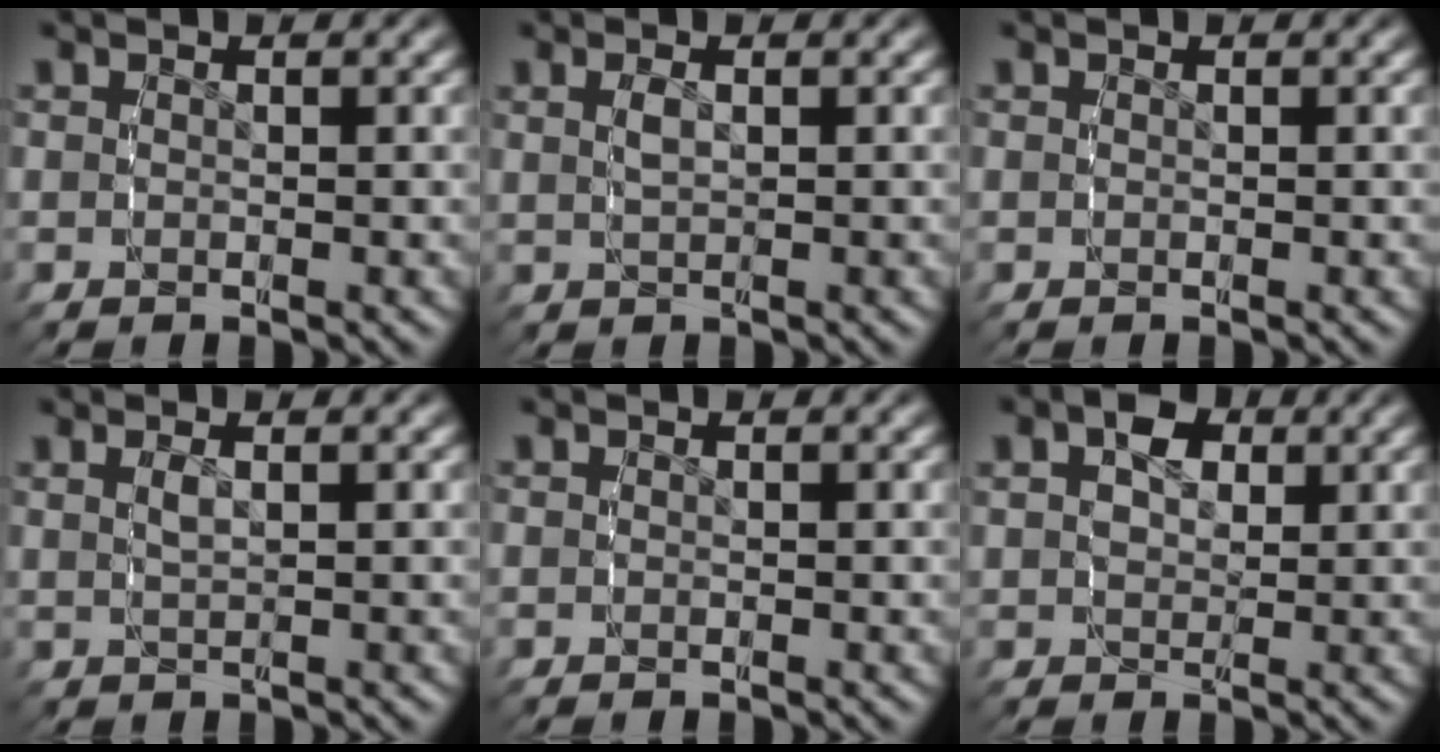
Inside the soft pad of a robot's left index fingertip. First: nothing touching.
{"total": 1.0, "force": [0.6, -0.2, 0.8], "torque": [-0.015, 0.003, 0.011]}
{"total": 0.0}
{"total": 1.2, "force": [0.8, -0.4, 0.8], "torque": [-0.013, 0.002, 0.018]}
{"total": 0.0}
{"total": 3.1, "force": [1.5, 2.0, 1.8], "torque": [-0.020, -0.004, 0.024]}